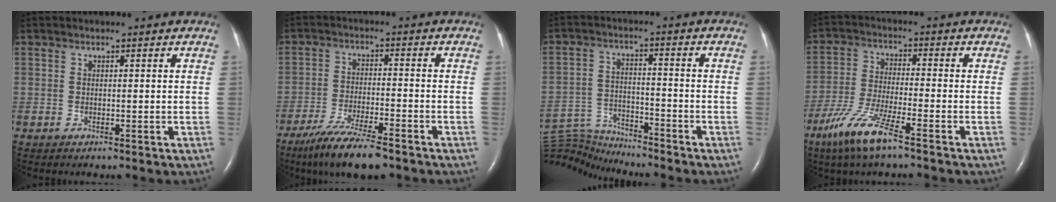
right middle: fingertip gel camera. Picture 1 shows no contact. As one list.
[{"total": 10.3, "force": [-7.9, 1.2, 6.5], "torque": [-0.117, -0.027, -0.132]}, {"total": 9.8, "force": [-9.8, 0.1, 0.2], "torque": [-0.016, 0.014, -0.185]}, {"total": 8.9, "force": [-5.9, 0.6, 6.7], "torque": [-0.147, -0.022, -0.116]}]